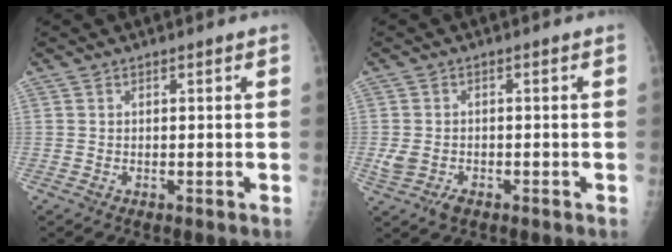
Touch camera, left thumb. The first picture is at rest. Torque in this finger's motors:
{"motor_torque": [0.00, 0.00, 0.00, 0.00, 0.03]}